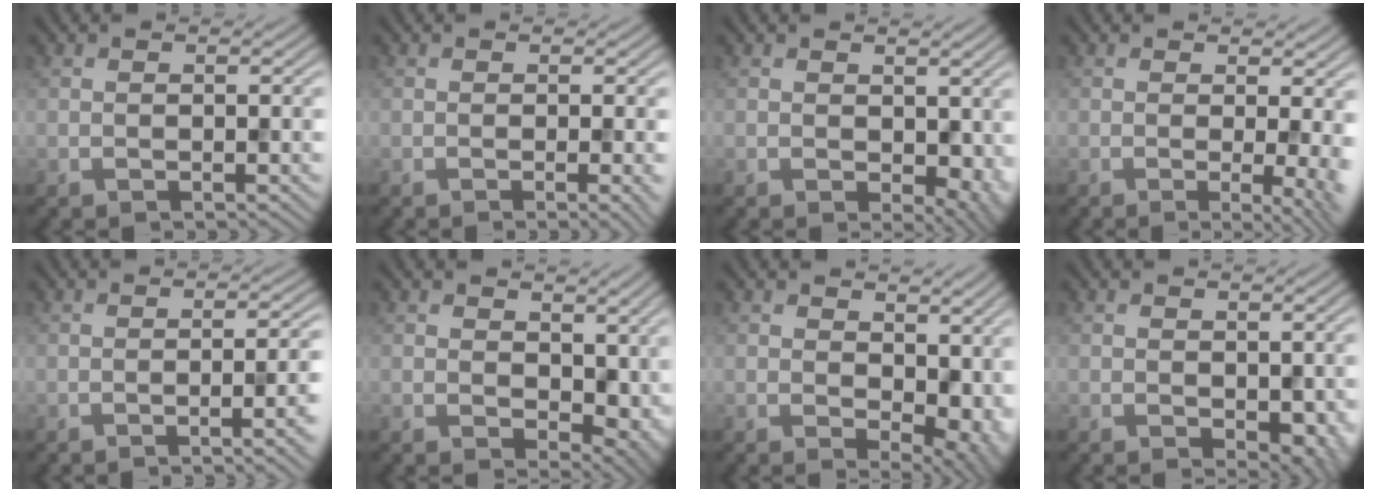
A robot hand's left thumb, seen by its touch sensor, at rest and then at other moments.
{"total": 1.1, "force": [-0.4, -0.4, 1.0], "torque": [-0.012, -0.001, -0.007]}
{"total": 4.4, "force": [0.2, 2.9, 3.3], "torque": [-0.051, -0.017, 0.012]}
{"total": 4.5, "force": [0.0, 0.6, 4.4], "torque": [-0.058, -0.007, -0.005]}
{"total": 4.9, "force": [-1.6, 0.9, 4.6], "torque": [-0.047, -0.001, -0.021]}
{"total": 7.0, "force": [1.7, 4.6, 4.9], "torque": [-0.090, -0.018, 0.040]}
{"total": 7.4, "force": [1.8, 4.6, 5.5], "torque": [-0.088, -0.015, 0.040]}
{"total": 3.2, "force": [-0.4, 2.0, 2.5], "torque": [-0.037, -0.015, 0.003]}